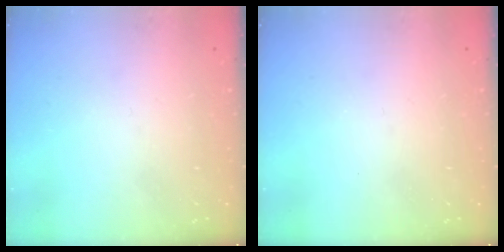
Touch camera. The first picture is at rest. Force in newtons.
{"total": 0.0}